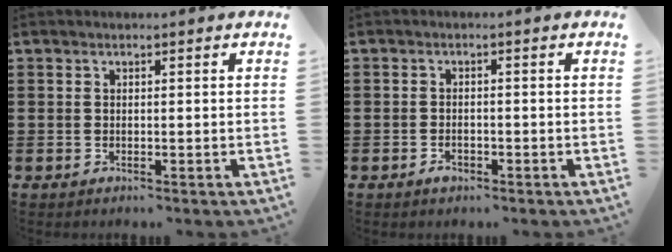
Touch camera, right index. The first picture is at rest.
{"total": 1.5, "force": [-1.0, 0.7, 0.7], "torque": [-0.016, -0.002, -0.020]}